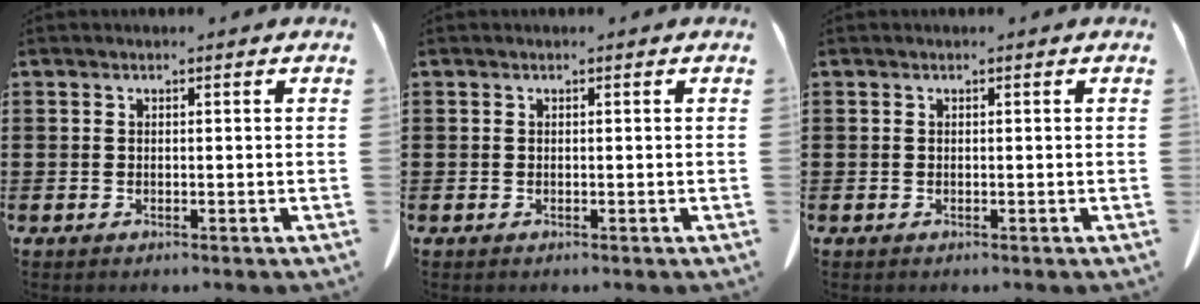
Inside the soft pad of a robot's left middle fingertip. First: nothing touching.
{"total": 0.0}
{"total": 0.0}